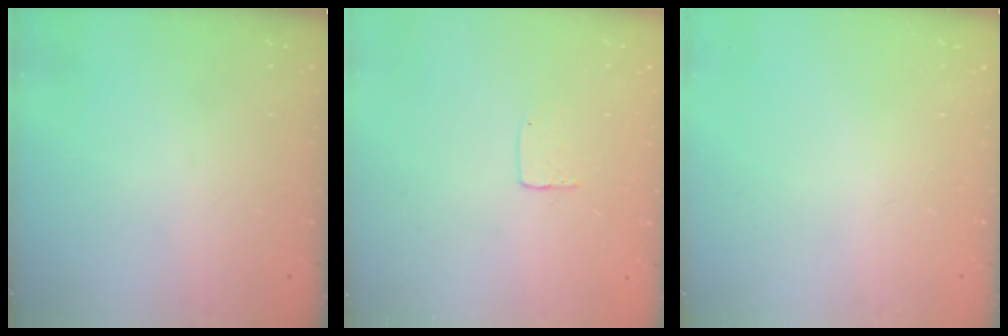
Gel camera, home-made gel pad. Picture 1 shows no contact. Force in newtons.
{"total": 3.5, "press": 3.5, "slide": 0.2}
{"total": 0.0}